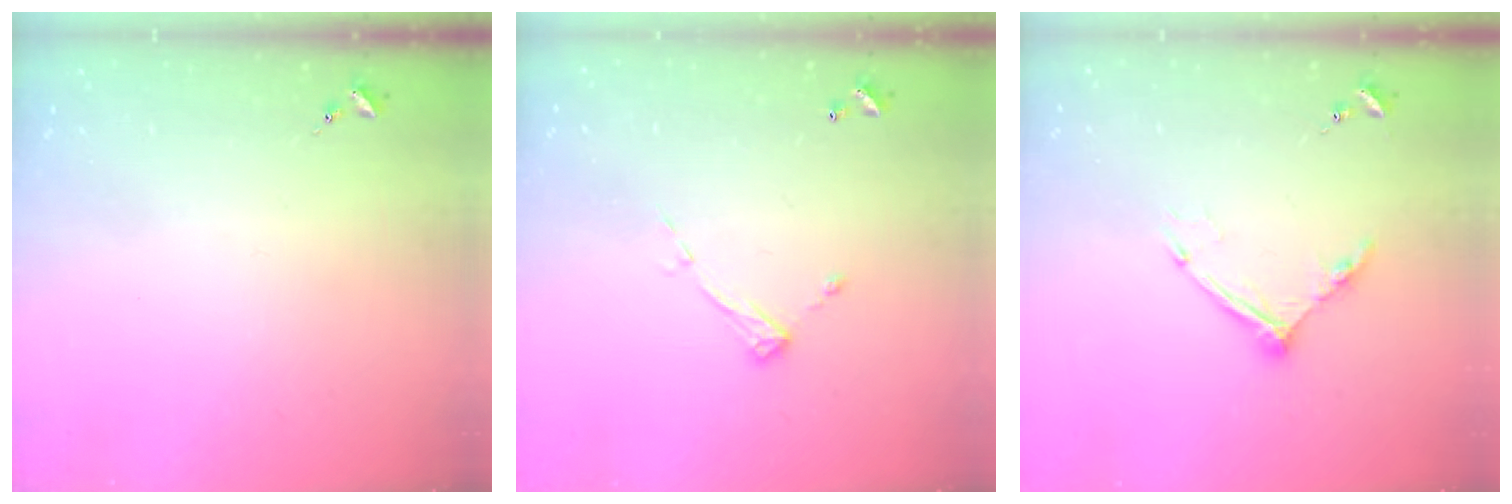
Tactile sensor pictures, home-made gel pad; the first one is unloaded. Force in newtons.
{"total": 6.3, "press": 6.3, "slide": 0.3}
{"total": 10.5, "press": 10.5, "slide": 1.0}